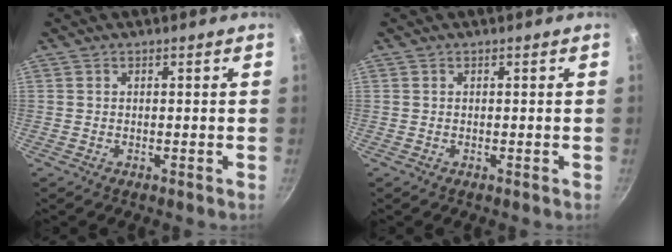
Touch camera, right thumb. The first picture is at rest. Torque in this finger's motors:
{"motor_torque": [0.00, 0.03, 0.00, 0.00, 0.00]}